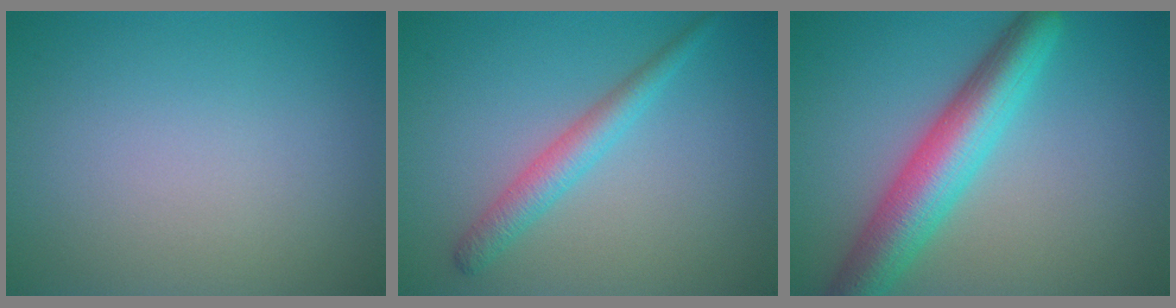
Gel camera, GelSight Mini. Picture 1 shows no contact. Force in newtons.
{"total": 2.6, "press": 2.6, "slide": 0.1}
{"total": 6.9, "press": 6.9, "slide": 0.2}